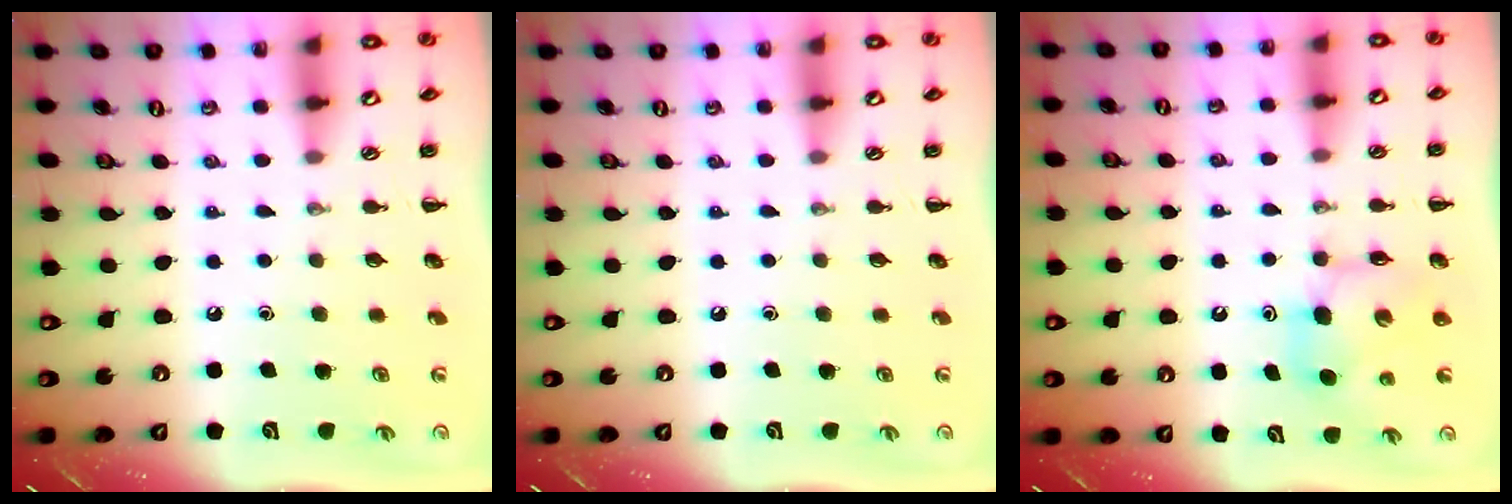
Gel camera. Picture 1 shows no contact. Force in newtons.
{"total": 0.0}
{"total": 8.1, "press": 8.0, "slide": 1.1}